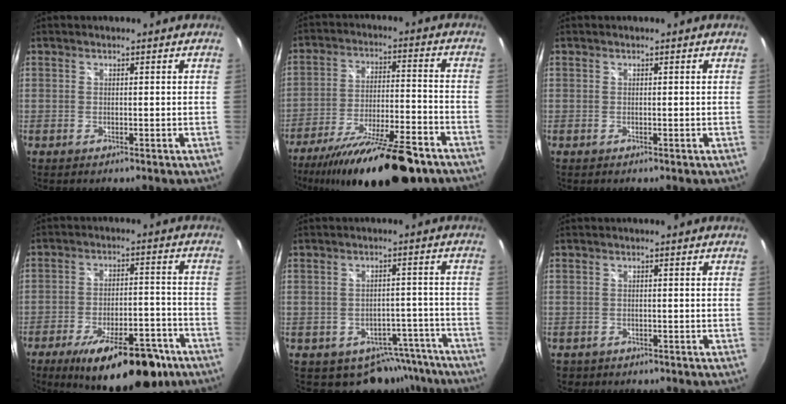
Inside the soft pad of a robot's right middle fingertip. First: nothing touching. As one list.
[{"total": 22.5, "force": [-17.5, 4.3, 13.6], "torque": [-0.239, -0.047, -0.268]}, {"total": 0.0}, {"total": 19.1, "force": [-12.9, 6.0, 12.8], "torque": [-0.197, -0.021, -0.180]}, {"total": 8.9, "force": [-7.2, 5.0, 1.3], "torque": [-0.008, 0.028, -0.069]}, {"total": 1.3, "force": [-0.9, 0.8, 0.4], "torque": [-0.012, -0.007, -0.013]}]